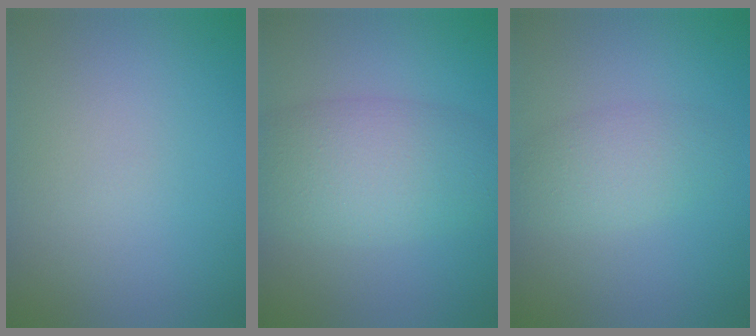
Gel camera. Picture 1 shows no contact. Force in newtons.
{"total": 6.2, "press": 6.2, "slide": 0.4}
{"total": 2.8, "press": 2.8, "slide": 0.1}